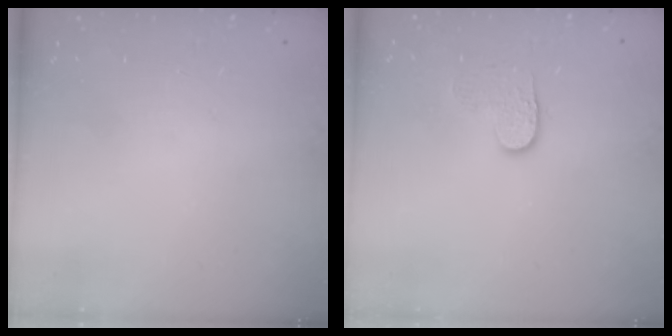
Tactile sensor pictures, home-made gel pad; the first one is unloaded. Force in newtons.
{"total": 4.0, "press": 4.0, "slide": 0.4}